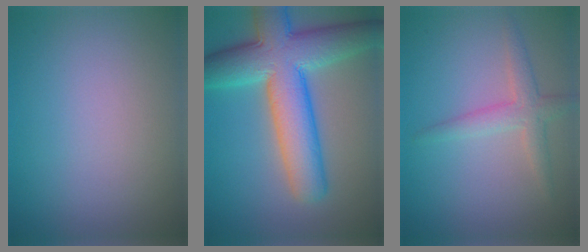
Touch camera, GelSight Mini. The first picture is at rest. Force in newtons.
{"total": 10.5, "press": 10.4, "slide": 0.5}
{"total": 2.6, "press": 2.5, "slide": 0.1}